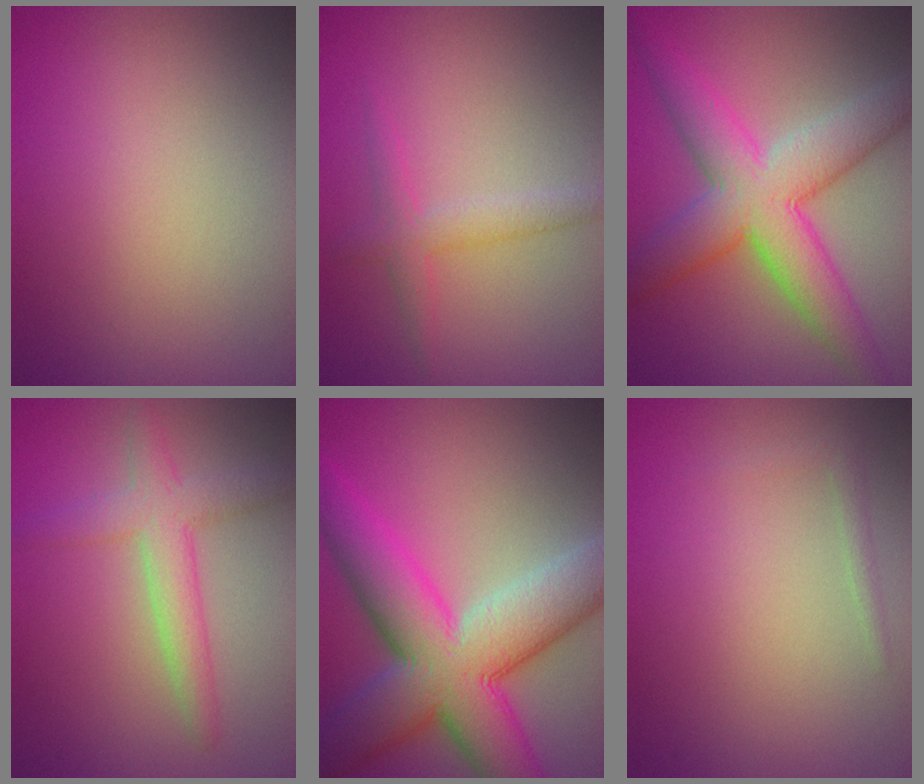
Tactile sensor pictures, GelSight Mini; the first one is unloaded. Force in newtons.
{"total": 2.3, "press": 2.3, "slide": 0.1}
{"total": 8.3, "press": 8.3, "slide": 0.1}
{"total": 3.9, "press": 3.9, "slide": 0.1}
{"total": 12.7, "press": 12.7, "slide": 0.6}
{"total": 0.9, "press": 0.9, "slide": 0.1}